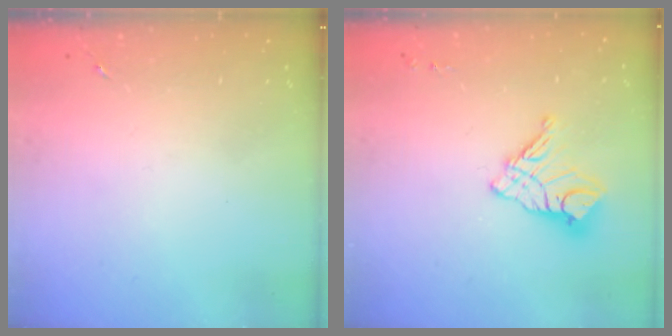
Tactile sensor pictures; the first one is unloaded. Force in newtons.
{"total": 12.6, "press": 12.6, "slide": 1.2}